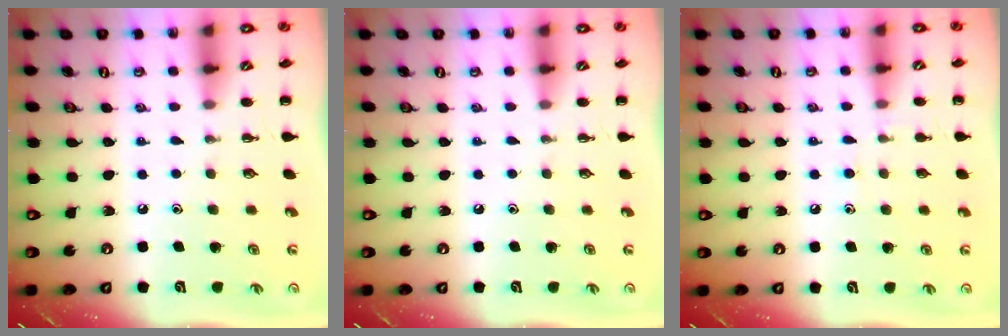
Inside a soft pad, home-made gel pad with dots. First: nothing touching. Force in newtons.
{"total": 0.0}
{"total": 6.3, "press": 6.0, "slide": 2.0}